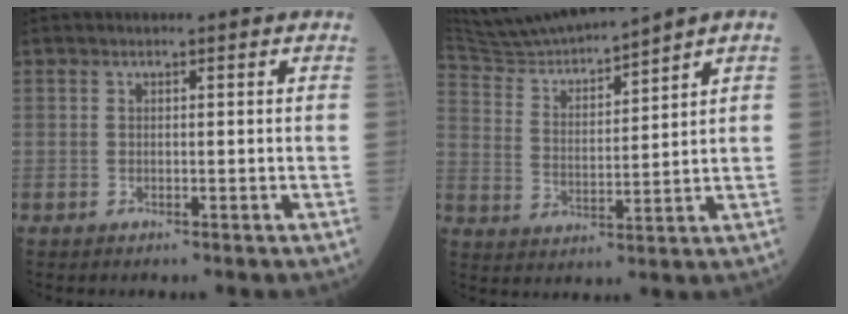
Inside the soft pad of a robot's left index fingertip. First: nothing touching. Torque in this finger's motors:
{"motor_torque": [0.78, -1.36, 0.44, 0.15]}